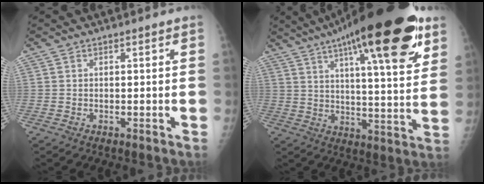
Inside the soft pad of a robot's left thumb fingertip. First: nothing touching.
{"total": 27.4, "force": [15.5, 6.7, 21.6], "torque": [-0.310, -0.026, 0.227]}